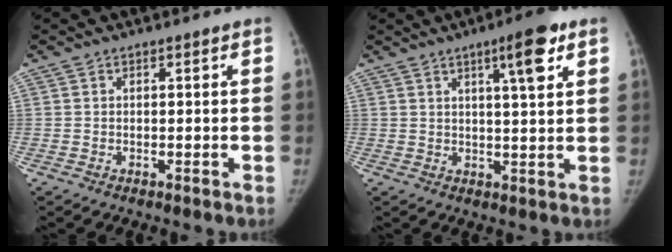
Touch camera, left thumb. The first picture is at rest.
{"total": 7.9, "force": [4.0, 1.4, 6.7], "torque": [-0.093, -0.017, 0.057]}